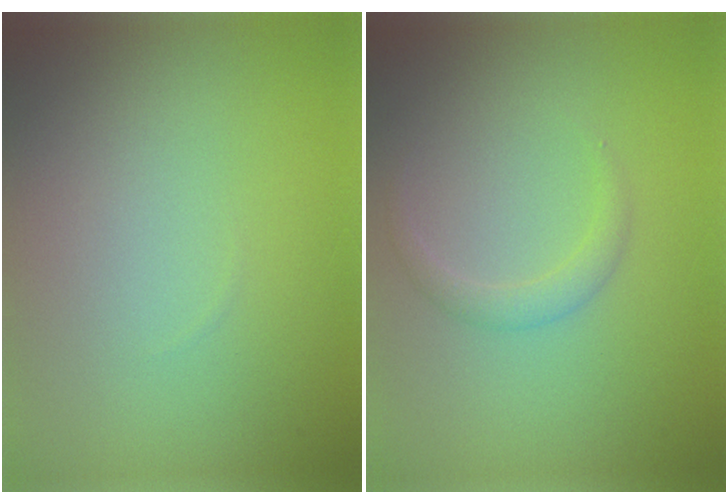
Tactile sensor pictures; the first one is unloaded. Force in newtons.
{"total": 1.4, "press": 1.4, "slide": 0.1}